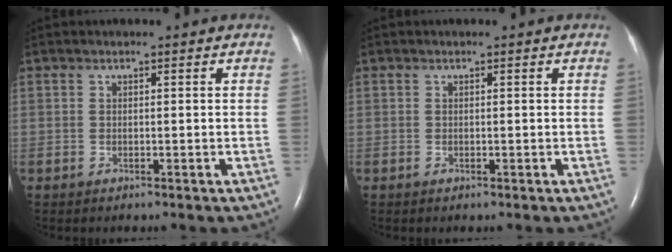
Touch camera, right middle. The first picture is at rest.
{"total": 0.0}